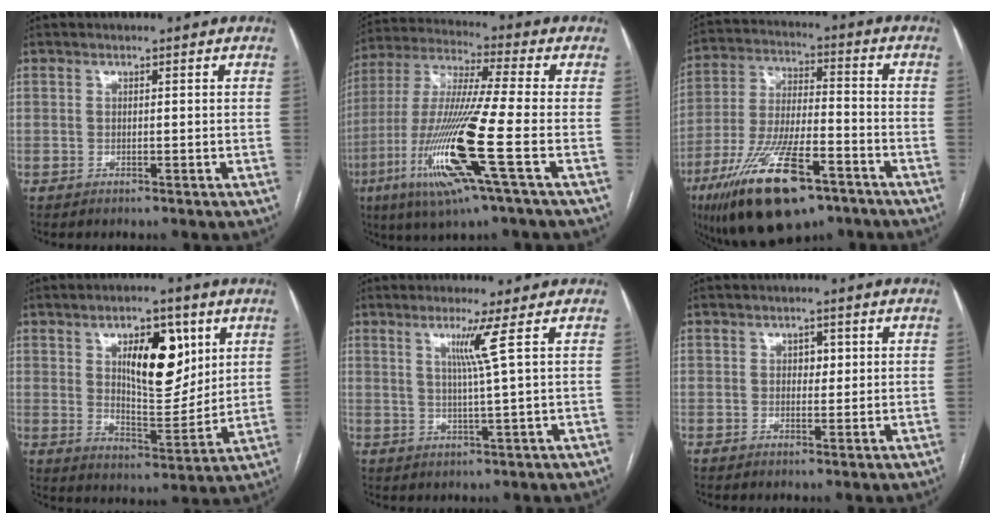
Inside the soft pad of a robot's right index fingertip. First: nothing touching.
{"total": 17.9, "force": [-6.3, -0.3, 16.7], "torque": [-0.358, -0.025, -0.125]}
{"total": 18.9, "force": [-11.0, 5.2, 14.4], "torque": [-0.295, -0.026, -0.192]}
{"total": 15.9, "force": [5.5, 7.7, 12.8], "torque": [-0.187, 0.008, 0.097]}
{"total": 4.2, "force": [1.7, -1.8, 3.5], "torque": [-0.071, -0.010, 0.039]}
{"total": 1.8, "force": [0.4, 1.2, 1.3], "torque": [-0.016, 0.004, 0.008]}